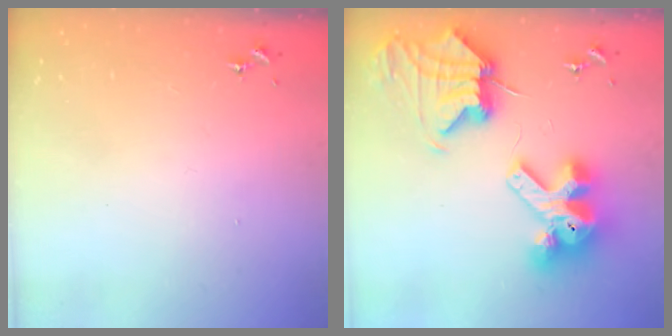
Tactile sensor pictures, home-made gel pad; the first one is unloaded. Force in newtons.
{"total": 17.7, "press": 17.6, "slide": 2.0}